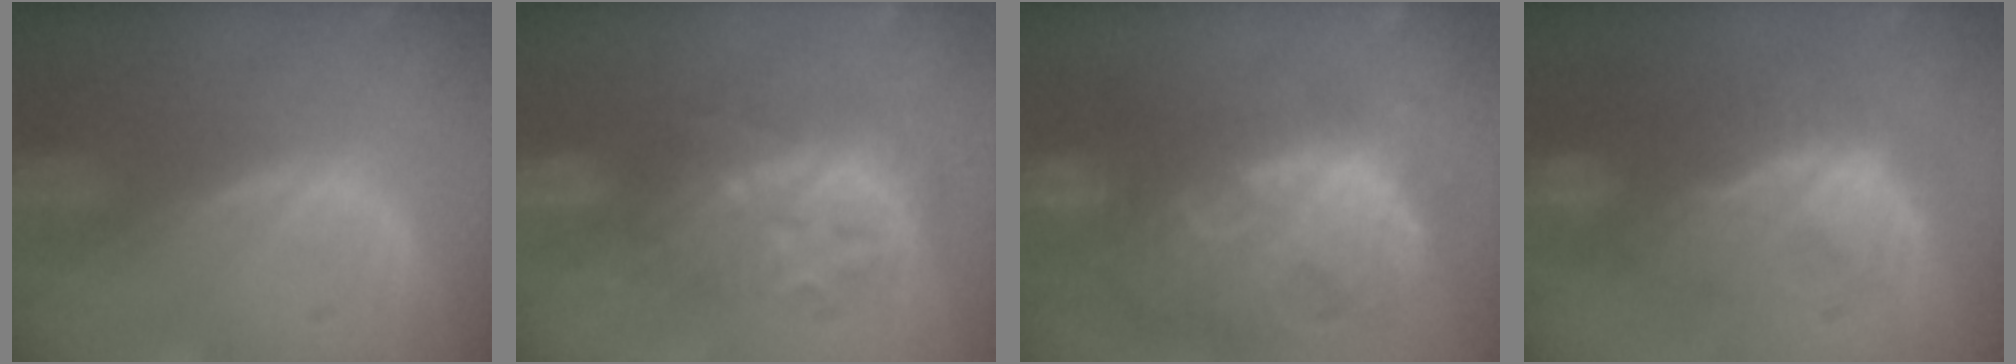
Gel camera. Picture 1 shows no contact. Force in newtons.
{"total": 9.2, "press": 8.1, "slide": 4.5}
{"total": 13.7, "press": 11.6, "slide": 7.3}
{"total": 8.7, "press": 8.5, "slide": 1.9}